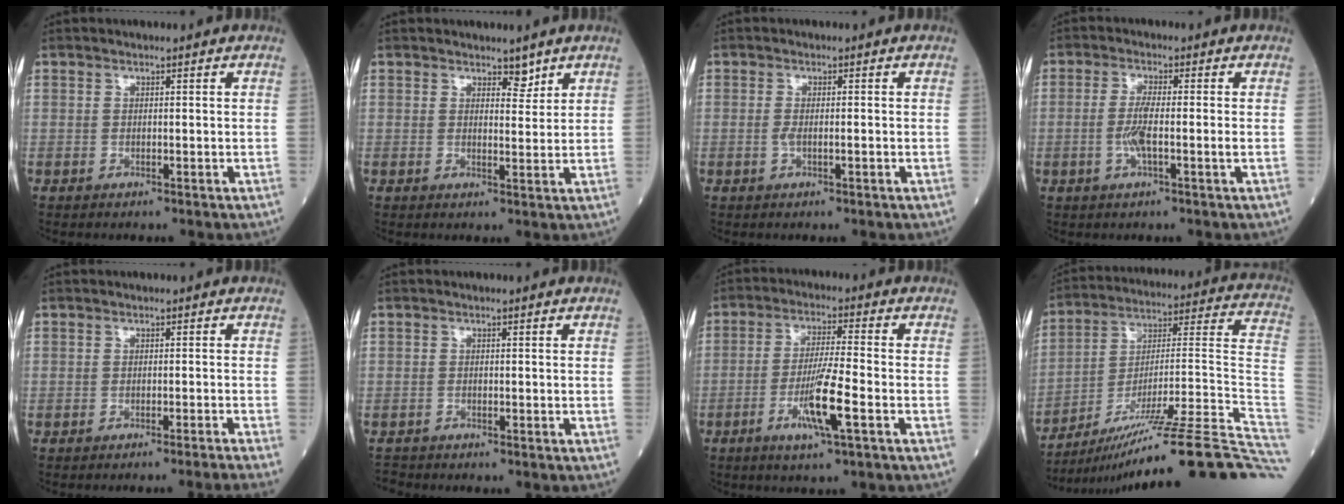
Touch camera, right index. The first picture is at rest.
{"total": 2.2, "force": [1.8, 1.0, 0.8], "torque": [-0.006, -0.005, 0.026]}
{"total": 1.7, "force": [-0.5, 0.5, 1.6], "torque": [-0.036, 0.001, -0.007]}
{"total": 4.1, "force": [-1.0, 0.1, 4.0], "torque": [-0.085, -0.001, -0.021]}
{"total": 5.2, "force": [-4.4, -2.2, 1.7], "torque": [-0.004, -0.006, -0.054]}
{"total": 1.6, "force": [-1.4, 0.4, -0.5], "torque": [0.004, -0.005, -0.028]}
{"total": 8.1, "force": [-3.3, -0.2, 7.4], "torque": [-0.142, -0.012, -0.062]}
{"total": 30.0, "force": [-21.9, -0.3, 20.6], "torque": [-0.192, 0.003, -0.331]}